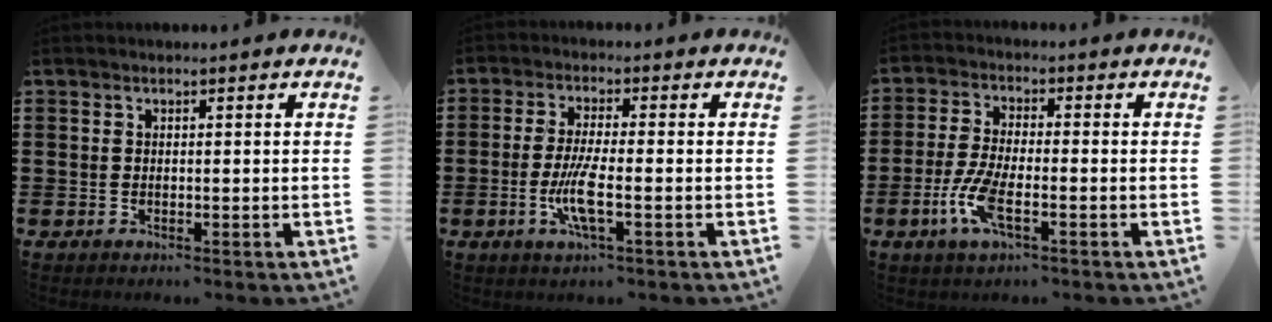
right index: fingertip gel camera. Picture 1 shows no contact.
{"total": 6.1, "force": [-1.6, 0.9, 5.8], "torque": [-0.125, -0.014, -0.036]}
{"total": 6.1, "force": [-2.5, 1.7, 5.3], "torque": [-0.128, -0.015, -0.050]}